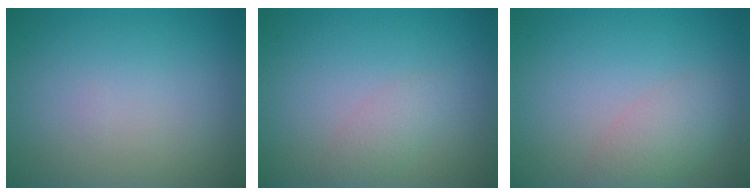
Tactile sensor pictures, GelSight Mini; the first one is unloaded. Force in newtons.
{"total": 1.5, "press": 1.5, "slide": 0.1}
{"total": 2.7, "press": 2.7, "slide": 0.2}